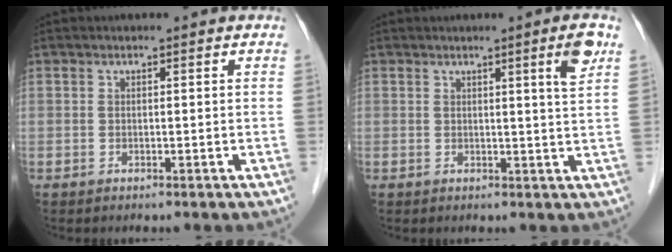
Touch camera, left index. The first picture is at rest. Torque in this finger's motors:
{"motor_torque": [0.54, -0.36, 0.14, 0.04]}